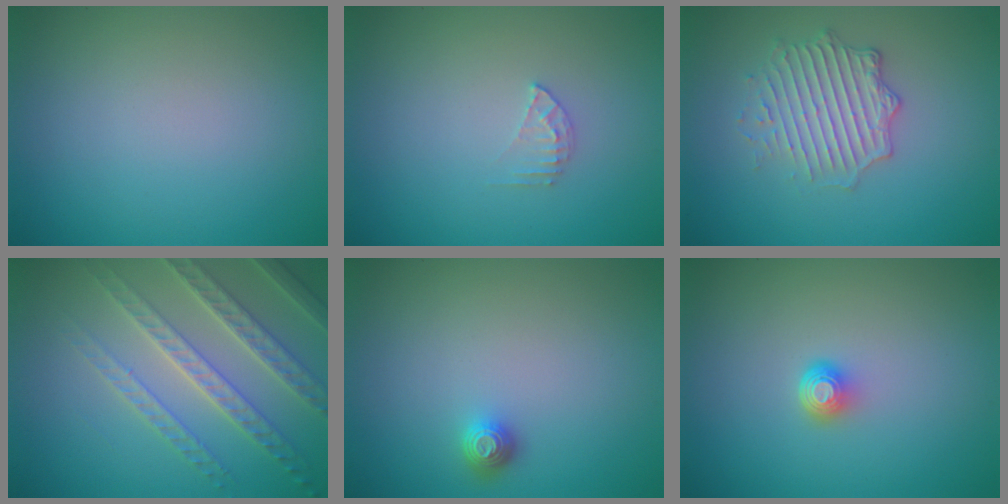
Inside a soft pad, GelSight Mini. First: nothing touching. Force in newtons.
{"total": 1.3, "press": 1.3, "slide": 0.1}
{"total": 3.7, "press": 3.2, "slide": 1.7}
{"total": 4.4, "press": 4.2, "slide": 1.5}
{"total": 1.2, "press": 1.1, "slide": 0.4}
{"total": 1.6, "press": 1.1, "slide": 1.1}